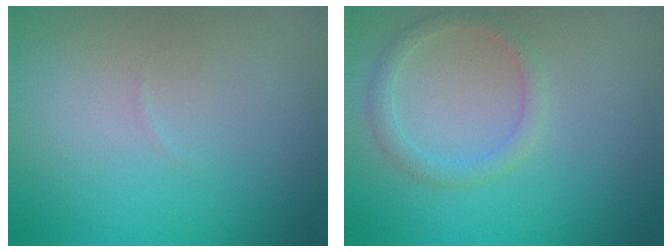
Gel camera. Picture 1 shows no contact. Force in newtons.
{"total": 1.7, "press": 1.7, "slide": 0.2}